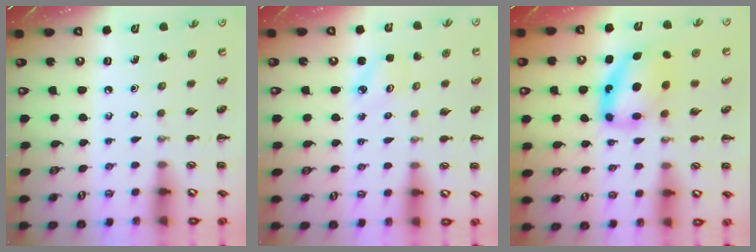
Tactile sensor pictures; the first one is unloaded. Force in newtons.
{"total": 2.4, "press": 2.3, "slide": 0.7}
{"total": 10.0, "press": 9.8, "slide": 2.3}